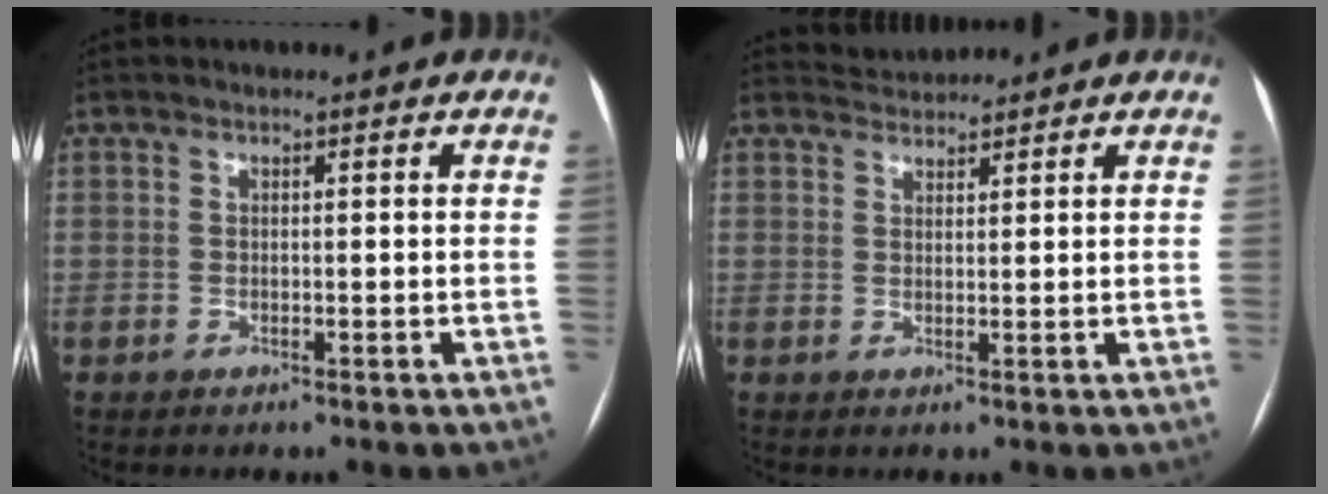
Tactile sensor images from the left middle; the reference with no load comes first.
{"total": 2.1, "force": [2.0, -0.1, -0.7], "torque": [0.001, 0.009, 0.042]}